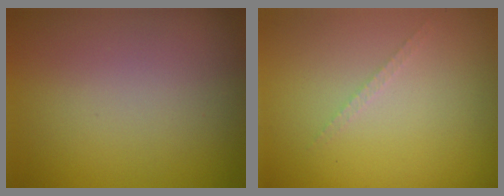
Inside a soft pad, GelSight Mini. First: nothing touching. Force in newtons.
{"total": 0.8, "press": 0.8, "slide": 0.0}